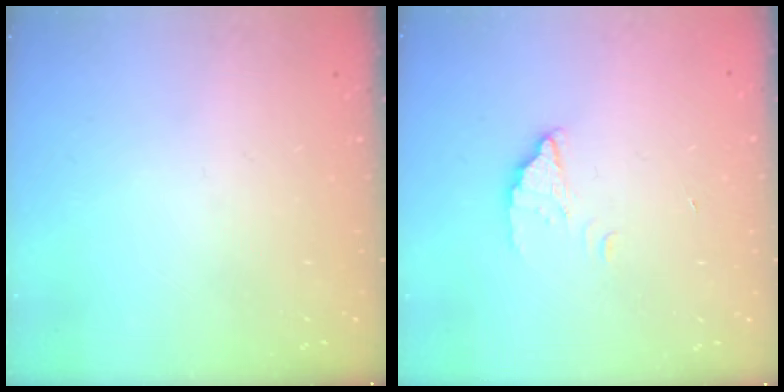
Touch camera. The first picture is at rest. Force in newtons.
{"total": 1.7, "press": 1.7, "slide": 0.1}